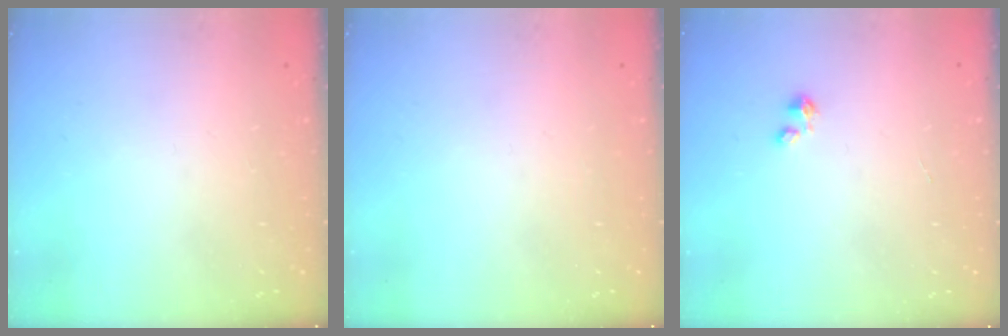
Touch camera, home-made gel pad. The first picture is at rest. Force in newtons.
{"total": 0.0}
{"total": 0.5, "press": 0.5, "slide": 0.2}